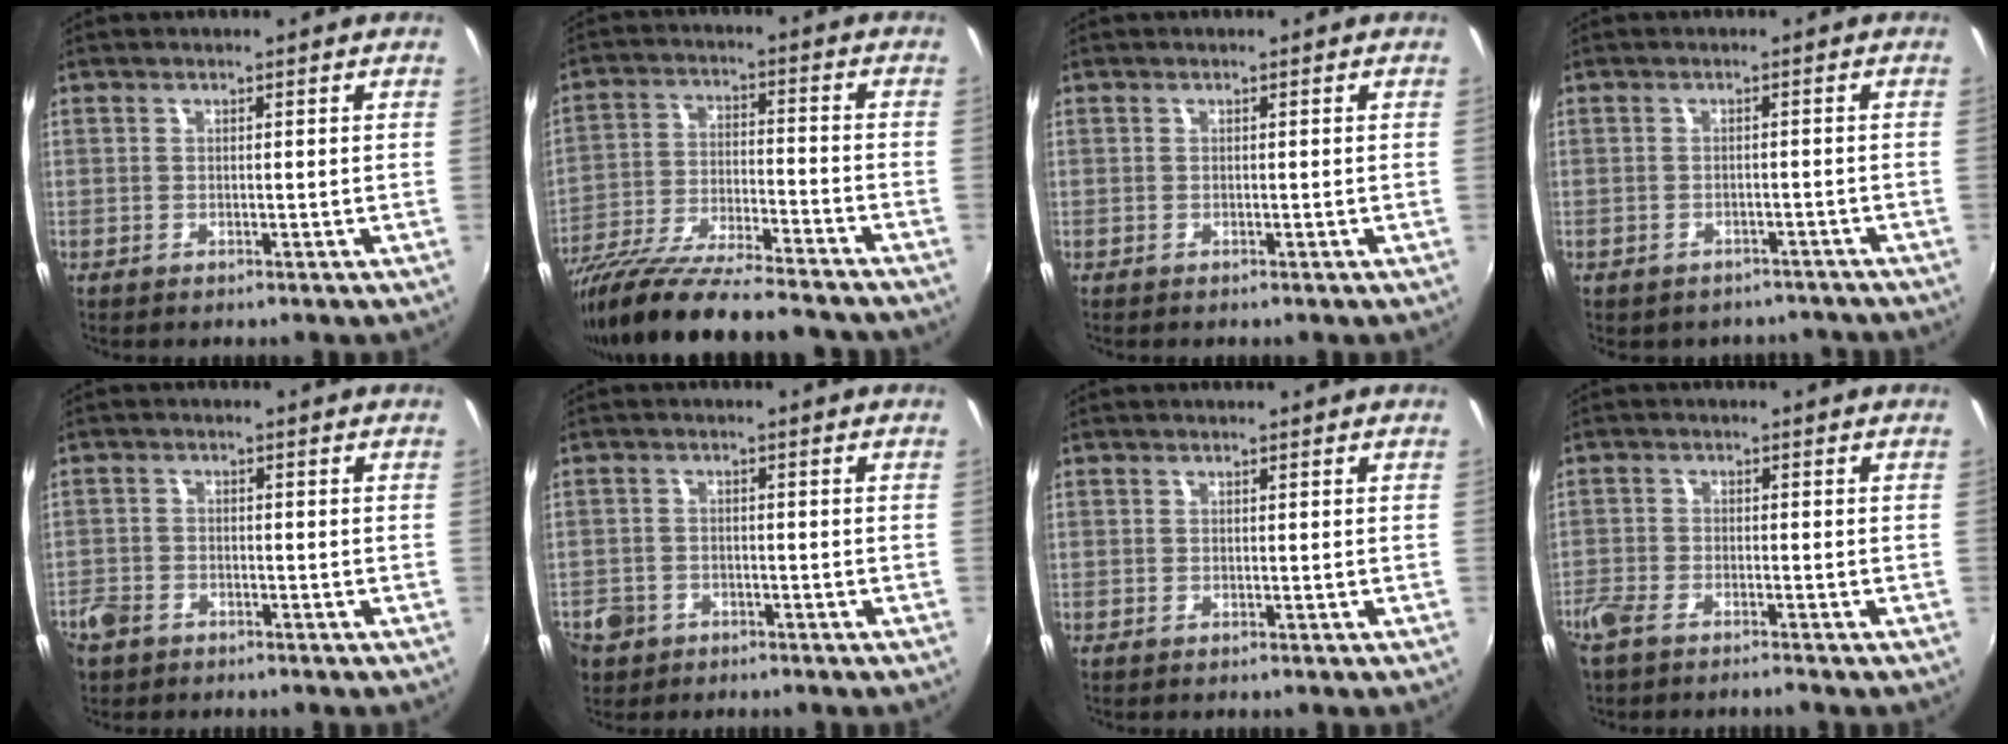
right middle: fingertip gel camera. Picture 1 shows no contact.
{"total": 21.7, "force": [-18.5, 3.0, 10.9], "torque": [-0.209, -0.057, -0.297]}
{"total": 0.0}
{"total": 6.9, "force": [-5.8, 3.3, 1.8], "torque": [-0.039, -0.008, -0.066]}
{"total": 5.5, "force": [-3.7, 3.6, 1.9], "torque": [-0.055, -0.002, -0.068]}
{"total": 6.6, "force": [-3.4, 5.3, 1.9], "torque": [-0.067, 0.004, -0.055]}
{"total": 0.0}
{"total": 5.1, "force": [-4.2, 1.3, 2.6], "torque": [-0.074, -0.014, -0.084]}